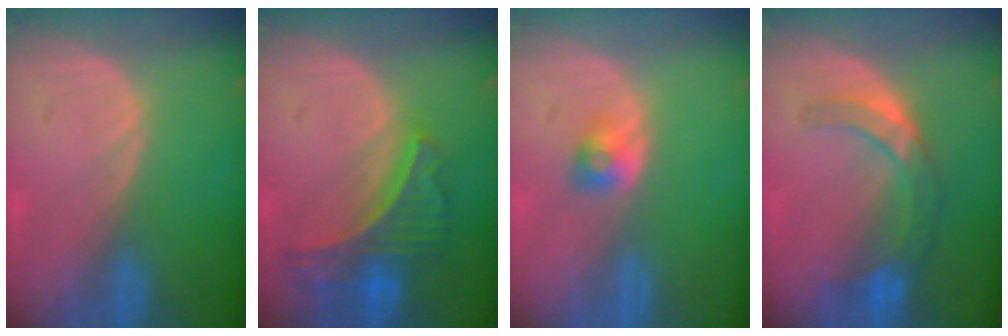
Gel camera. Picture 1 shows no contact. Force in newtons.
{"total": 7.8, "press": 6.9, "slide": 3.6}
{"total": 2.5, "press": 2.3, "slide": 1.1}
{"total": 7.3, "press": 6.4, "slide": 3.4}